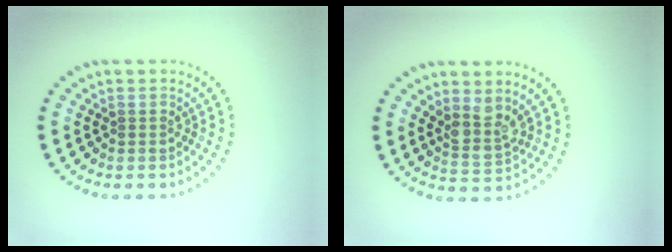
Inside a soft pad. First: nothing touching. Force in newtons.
{"total": 2.8, "press": 2.2, "slide": 1.8}